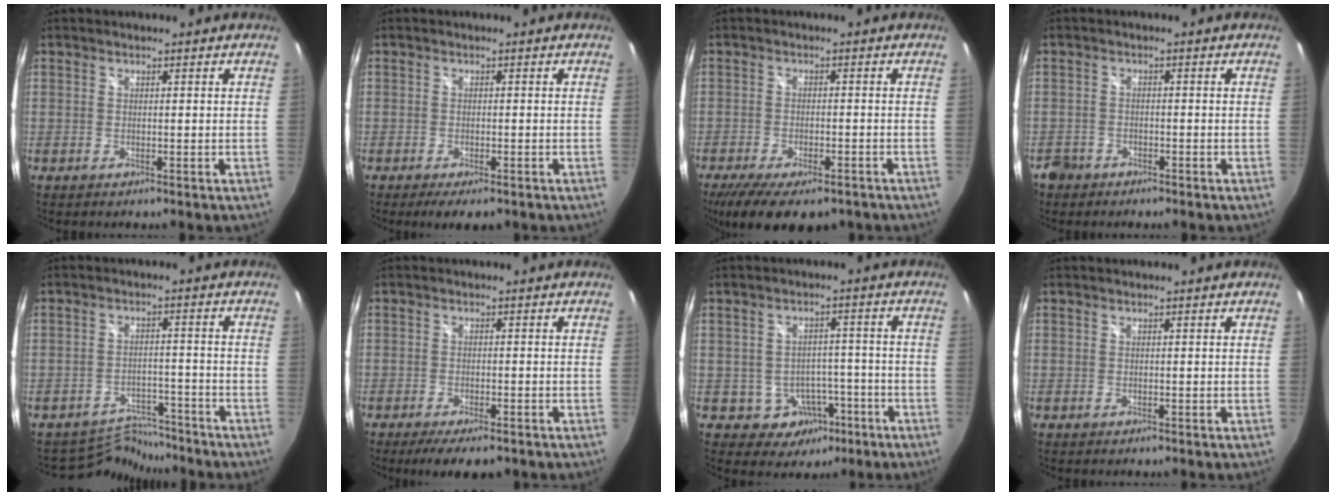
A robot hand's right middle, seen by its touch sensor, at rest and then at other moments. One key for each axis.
{"total": 4.2, "fx": -3.0, "fy": 1.3, "fz": 2.7, "tx": -0.054, "ty": -0.015, "tz": -0.047}
{"total": 13.0, "fx": -9.4, "fy": 4.5, "fz": 7.7, "tx": -0.163, "ty": -0.042, "tz": -0.145}
{"total": 3.8, "fx": -2.6, "fy": 2.7, "fz": 0.7, "tx": -0.030, "ty": -0.001, "tz": -0.048}
{"total": 6.3, "fx": -6.0, "fy": 1.4, "fz": -1.2, "tx": 0.008, "ty": 0.014, "tz": -0.094}
{"total": 6.4, "fx": -4.9, "fy": 1.6, "fz": 3.9, "tx": -0.083, "ty": -0.019, "tz": -0.075}
{"total": 6.9, "fx": -3.3, "fy": 5.8, "fz": 1.8, "tx": -0.040, "ty": 0.027, "tz": -0.021}
{"total": 0.0}